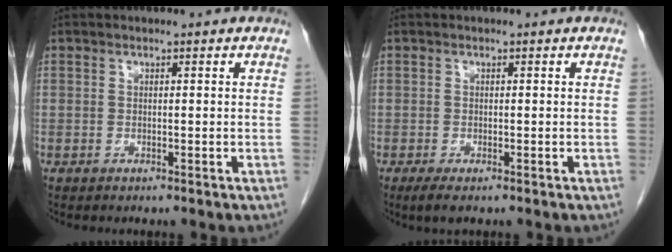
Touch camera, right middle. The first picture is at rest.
{"total": 1.9, "force": [-1.2, 0.4, 1.4], "torque": [-0.033, -0.008, -0.018]}